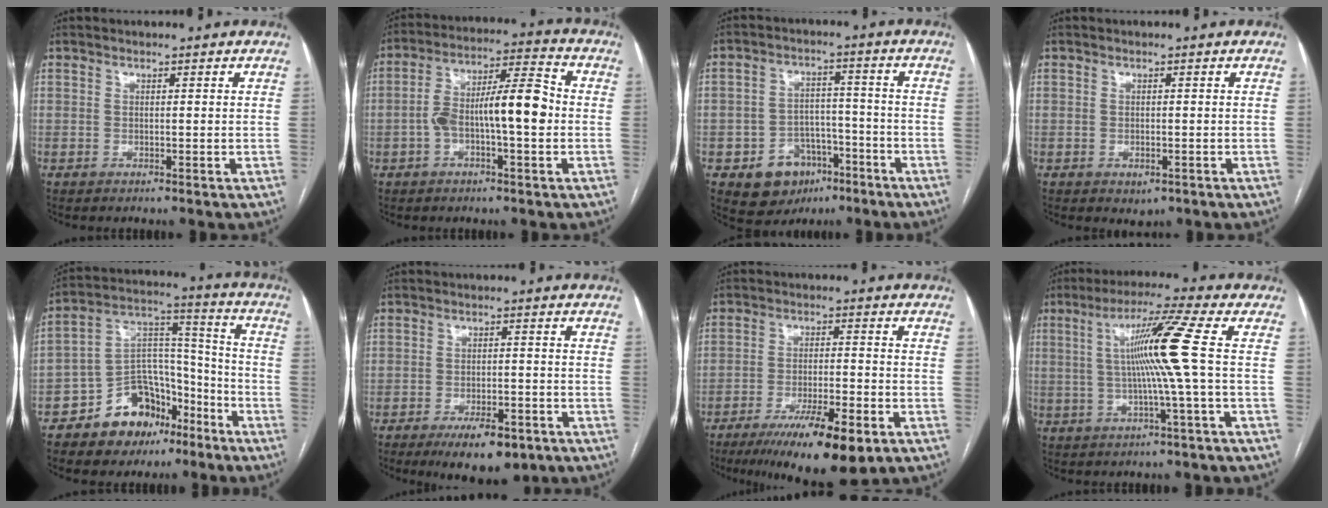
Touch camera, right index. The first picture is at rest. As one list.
[{"total": 11.6, "force": [-1.5, 2.6, 11.3], "torque": [-0.198, 0.033, -0.027]}, {"total": 8.7, "force": [-4.4, 6.7, 3.3], "torque": [-0.049, 0.023, -0.061]}, {"total": 1.8, "force": [-0.8, 1.2, 1.1], "torque": [-0.011, -0.001, -0.001]}, {"total": 14.1, "force": [-8.9, 8.9, 6.3], "torque": [-0.098, 0.061, -0.141]}, {"total": 8.5, "force": [-5.4, 3.3, 5.7], "torque": [-0.080, -0.005, -0.078]}, {"total": 13.5, "force": [-8.3, 2.3, 10.4], "torque": [-0.157, -0.022, -0.130]}, {"total": 10.2, "force": [0.6, -2.2, 9.9], "torque": [-0.174, 0.008, 0.014]}]